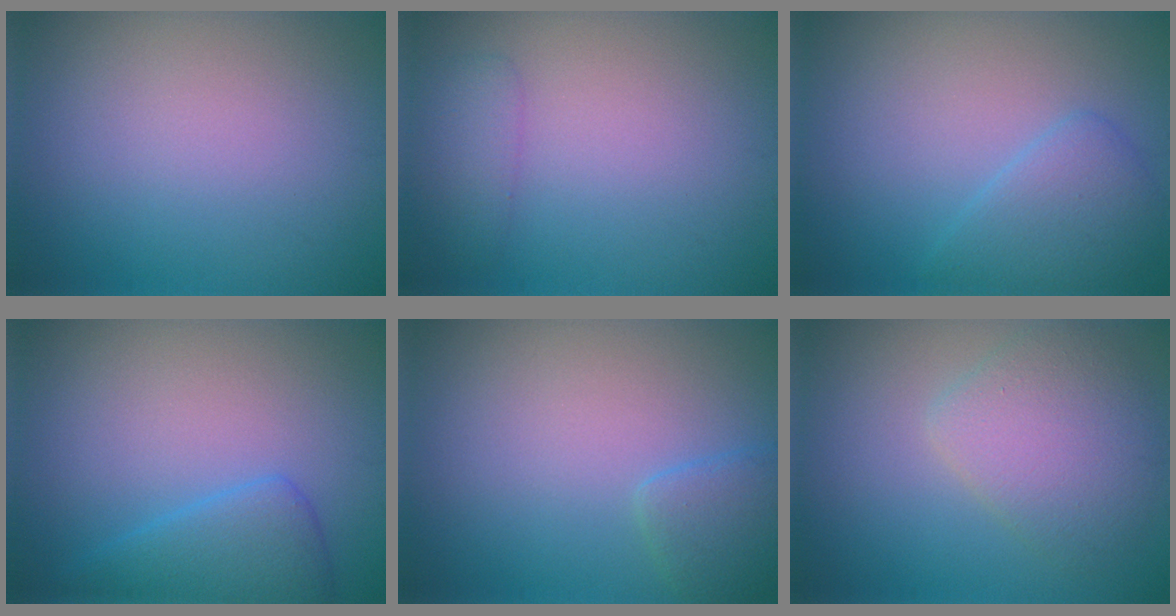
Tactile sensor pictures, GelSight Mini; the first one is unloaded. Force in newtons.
{"total": 1.5, "press": 1.5, "slide": 0.2}
{"total": 2.9, "press": 2.9, "slide": 0.1}
{"total": 3.5, "press": 3.5, "slide": 0.2}
{"total": 2.0, "press": 2.0, "slide": 0.1}
{"total": 4.1, "press": 4.1, "slide": 0.2}